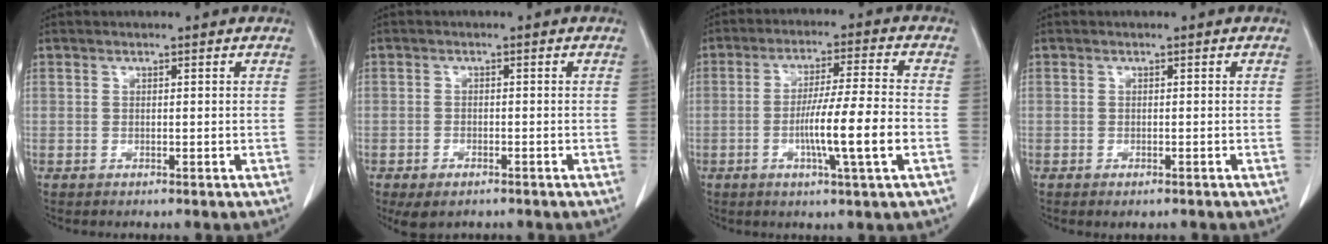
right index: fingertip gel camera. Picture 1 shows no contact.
{"total": 3.7, "force": [-2.5, 1.9, 2.0], "torque": [-0.034, -0.006, -0.033]}
{"total": 10.3, "force": [-2.6, -0.6, 9.9], "torque": [-0.175, -0.004, -0.047]}
{"total": 1.4, "force": [-1.0, 0.6, 0.8], "torque": [-0.011, -0.002, -0.009]}